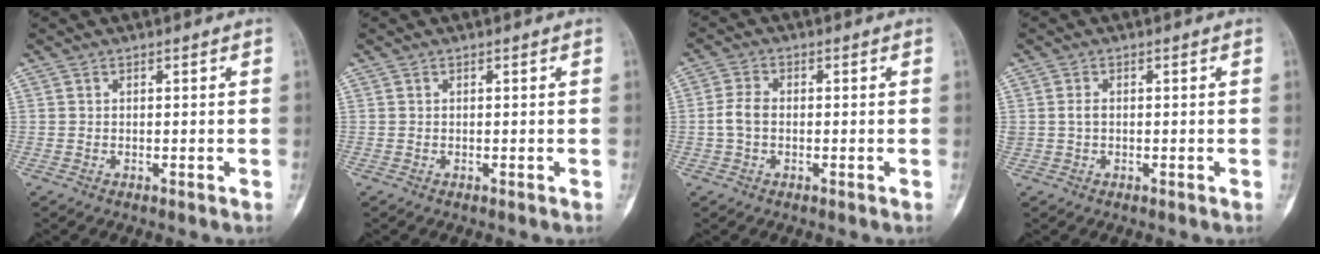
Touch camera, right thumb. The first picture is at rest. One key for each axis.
{"total": 0.0}
{"total": 3.7, "fx": -0.5, "fy": 2.5, "fz": 2.7, "tx": -0.060, "ty": 0.010, "tz": -0.015}
{"total": 1.3, "fx": 0.0, "fy": 0.9, "fz": 0.9, "tx": -0.015, "ty": 0.002, "tz": -0.001}